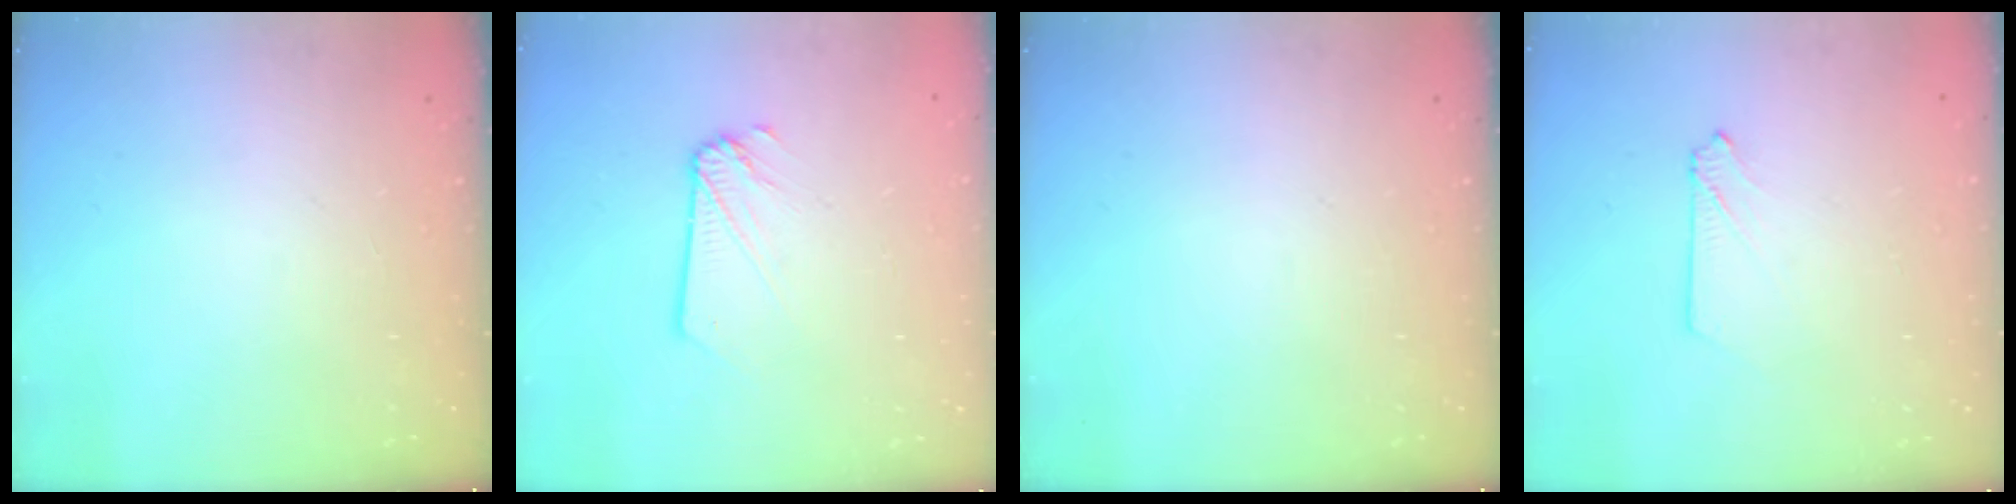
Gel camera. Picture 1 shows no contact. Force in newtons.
{"total": 2.1, "press": 2.1, "slide": 0.1}
{"total": 0.0}
{"total": 3.0, "press": 3.0, "slide": 0.4}